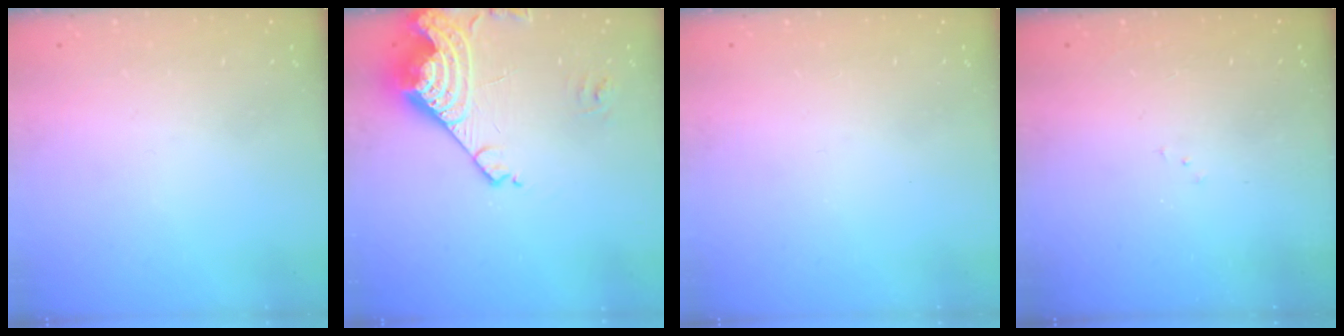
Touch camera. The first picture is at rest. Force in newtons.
{"total": 15.5, "press": 15.4, "slide": 1.8}
{"total": 0.0}
{"total": 6.4, "press": 6.4, "slide": 0.6}